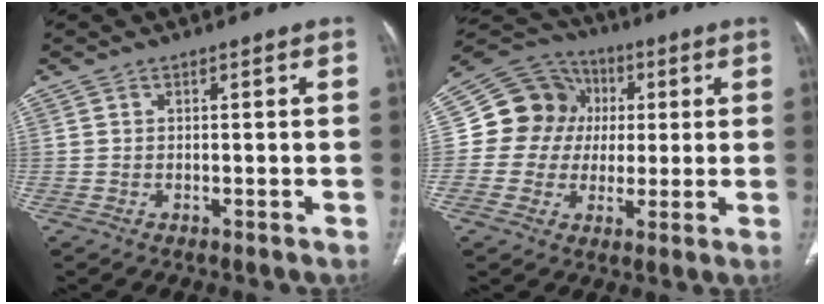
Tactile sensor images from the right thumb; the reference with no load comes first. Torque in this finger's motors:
{"motor_torque": [0.62, 1.87, 0.27, -0.50, 0.01]}